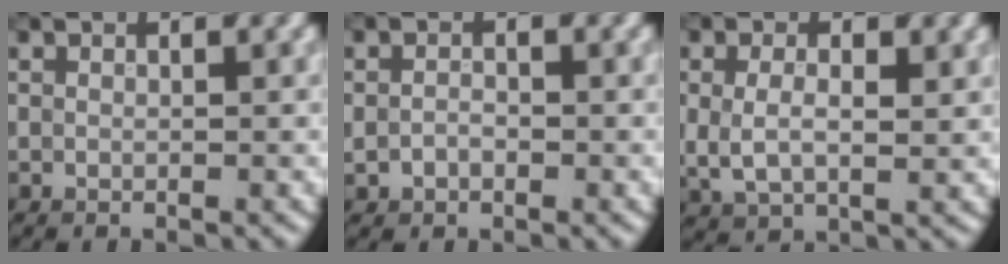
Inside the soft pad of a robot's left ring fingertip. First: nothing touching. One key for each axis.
{"total": 1.4, "fx": -0.3, "fy": 1.0, "fz": 0.9, "tx": -0.018, "ty": -0.003, "tz": -0.006}
{"total": 3.8, "fx": 0.6, "fy": 2.2, "fz": 3.0, "tx": -0.065, "ty": -0.004, "tz": 0.013}